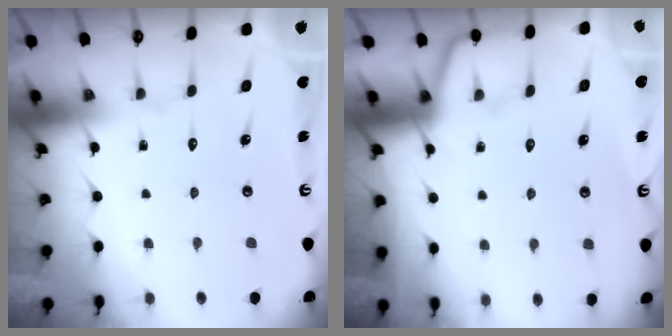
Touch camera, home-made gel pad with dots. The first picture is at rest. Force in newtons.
{"total": 3.0, "press": 3.0, "slide": 0.3}